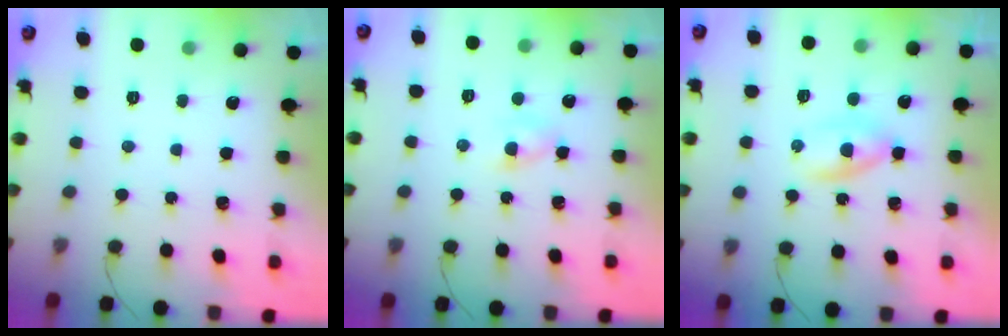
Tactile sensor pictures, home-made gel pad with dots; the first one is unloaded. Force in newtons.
{"total": 2.0, "press": 1.8, "slide": 0.8}
{"total": 3.0, "press": 2.8, "slide": 1.2}